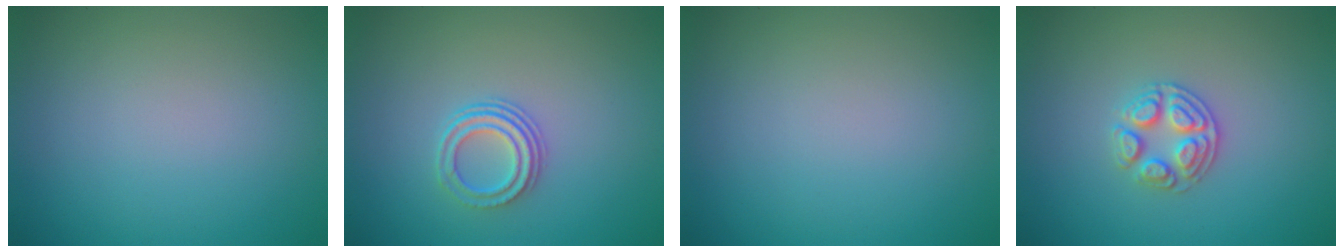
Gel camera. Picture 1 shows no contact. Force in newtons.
{"total": 2.8, "press": 2.2, "slide": 1.8}
{"total": 0.0}
{"total": 2.9, "press": 2.7, "slide": 1.0}